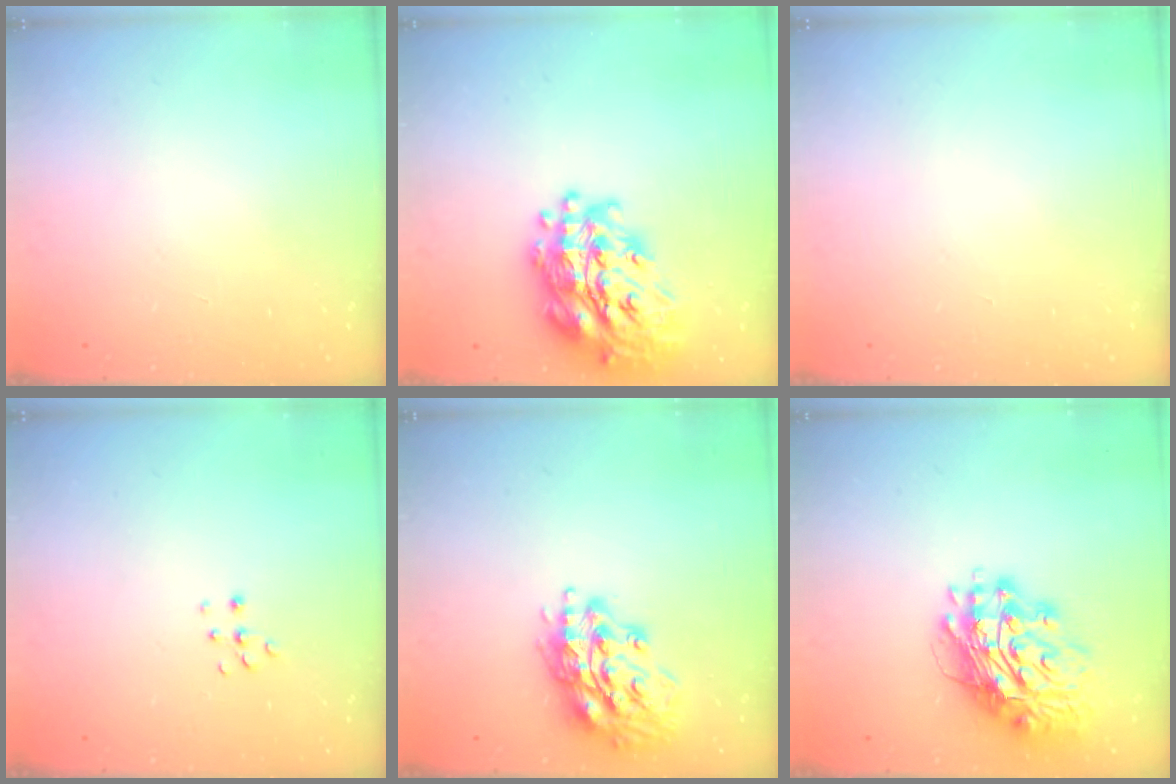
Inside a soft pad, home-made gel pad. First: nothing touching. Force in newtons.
{"total": 25.9, "press": 25.8, "slide": 2.3}
{"total": 0.0}
{"total": 4.4, "press": 4.4, "slide": 0.3}
{"total": 16.7, "press": 16.5, "slide": 2.3}
{"total": 16.0, "press": 15.9, "slide": 2.1}